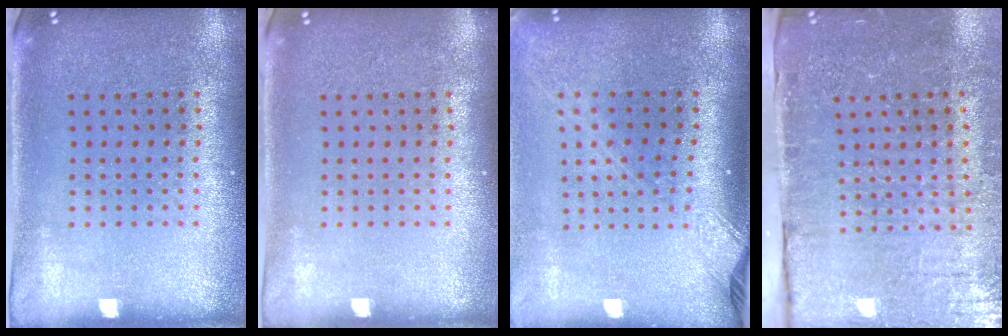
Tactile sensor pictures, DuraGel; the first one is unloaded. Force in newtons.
{"total": 0.0}
{"total": 2.2, "press": 1.7, "slide": 1.4}
{"total": 4.3, "press": 4.1, "slide": 1.2}